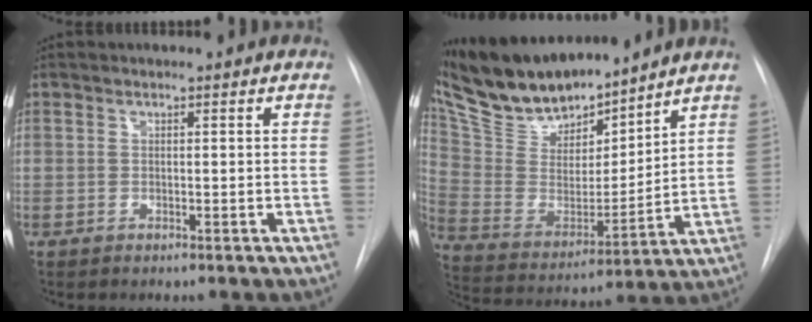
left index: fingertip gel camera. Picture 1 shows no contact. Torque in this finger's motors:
{"motor_torque": [1.06, -1.08, 0.20, 0.08]}